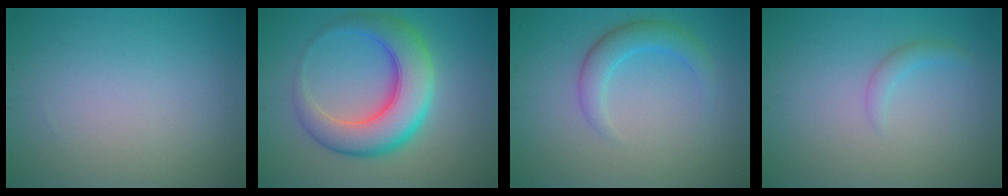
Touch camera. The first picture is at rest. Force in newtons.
{"total": 8.1, "press": 8.1, "slide": 0.1}
{"total": 3.0, "press": 3.0, "slide": 0.1}
{"total": 1.2, "press": 1.2, "slide": 0.1}